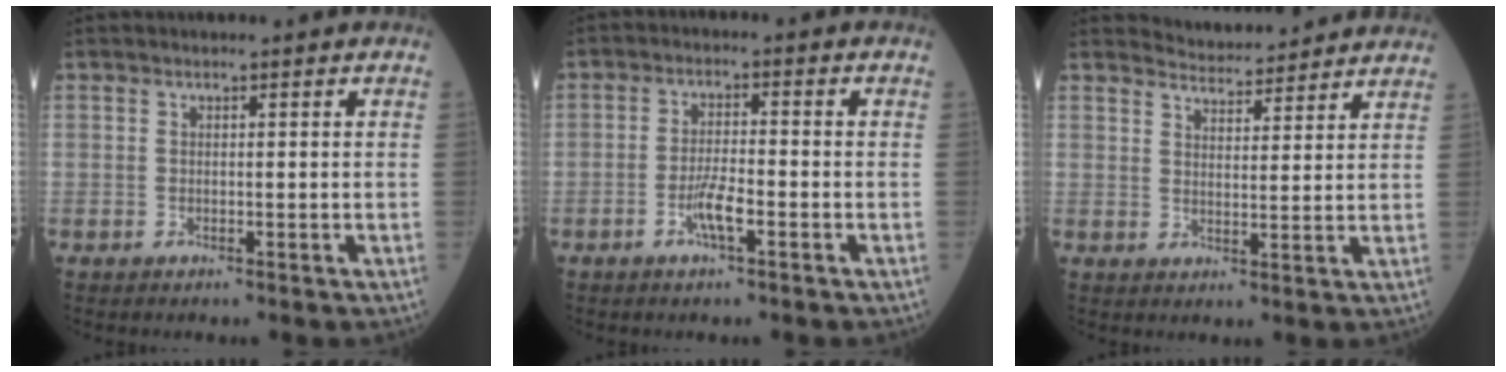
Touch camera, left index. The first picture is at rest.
{"total": 4.1, "force": [-2.0, 0.5, 3.5], "torque": [-0.070, -0.004, -0.041]}
{"total": 6.9, "force": [6.8, 1.0, 0.1], "torque": [-0.007, 0.016, 0.091]}